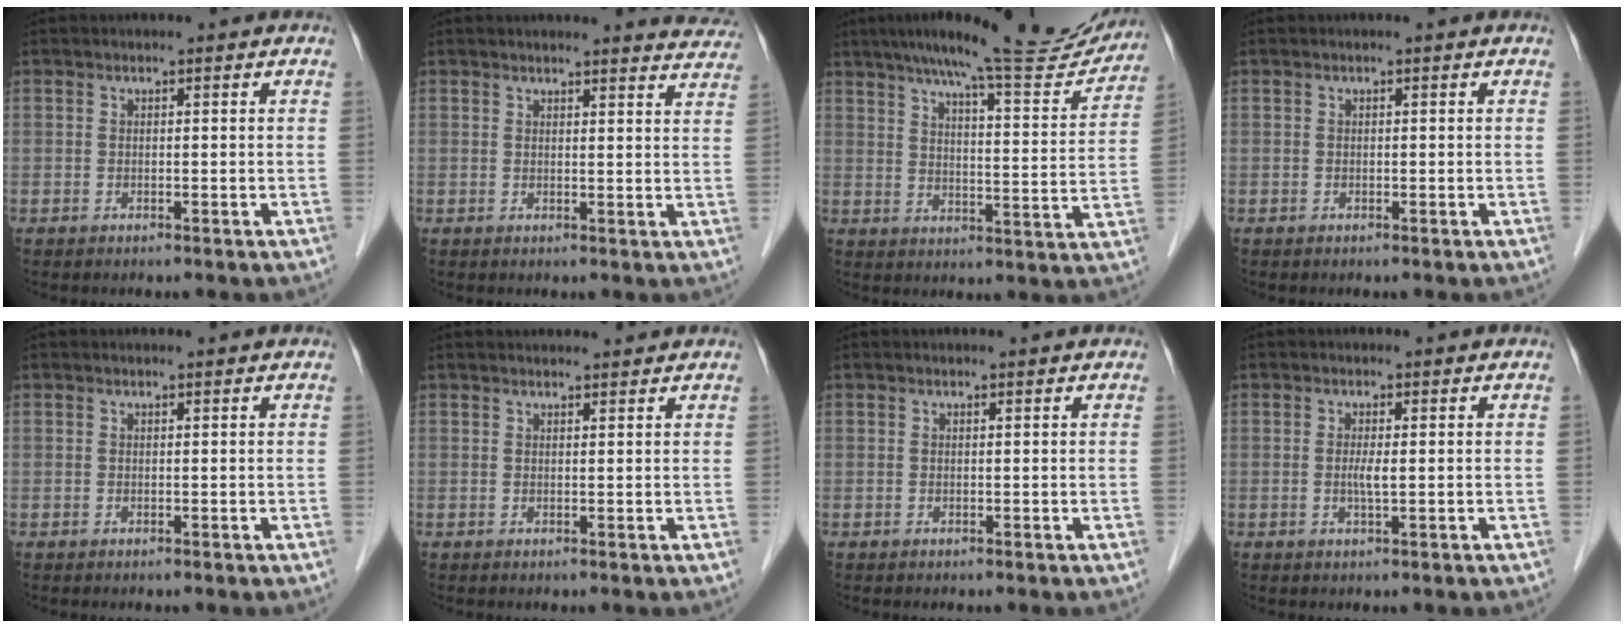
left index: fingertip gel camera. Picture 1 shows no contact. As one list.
[{"total": 7.8, "force": [7.8, 0.7, 0.8], "torque": [0.010, -0.021, 0.059]}, {"total": 19.0, "force": [16.8, 2.2, 8.6], "torque": [-0.126, -0.011, 0.222]}, {"total": 0.0}, {"total": 0.8, "force": [0.8, 0.0, 0.2], "torque": [-0.009, 0.008, 0.013]}, {"total": 4.8, "force": [4.6, 0.5, 1.0], "torque": [-0.013, 0.022, 0.055]}, {"total": 0.8, "force": [0.8, 0.0, 0.2], "torque": [-0.009, 0.007, 0.013]}, {"total": 1.6, "force": [0.0, 0.1, 1.6], "torque": [-0.037, -0.002, 0.001]}]